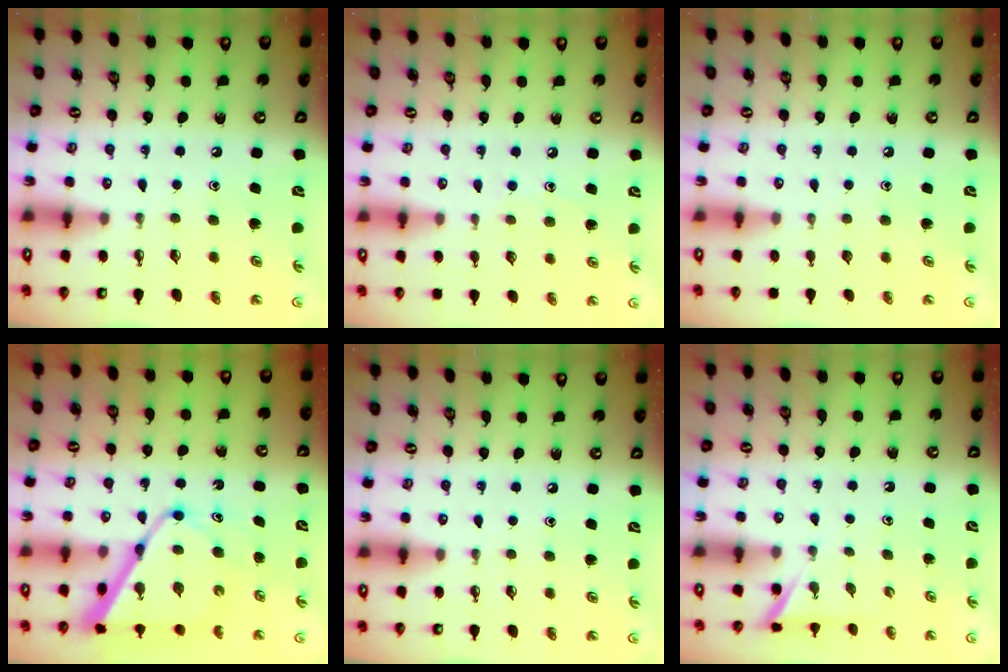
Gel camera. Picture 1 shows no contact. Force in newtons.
{"total": 5.2, "press": 5.2, "slide": 0.6}
{"total": 0.0}
{"total": 13.1, "press": 13.1, "slide": 1.3}
{"total": 0.0}
{"total": 1.6, "press": 1.6, "slide": 0.2}